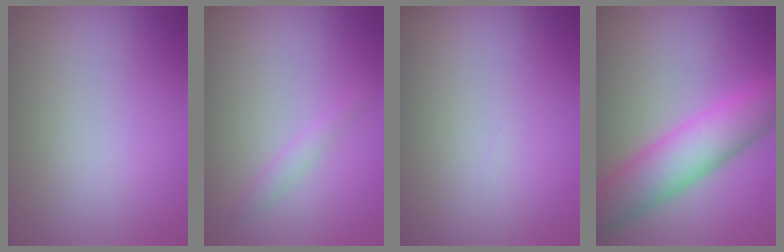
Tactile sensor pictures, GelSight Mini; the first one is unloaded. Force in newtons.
{"total": 1.0, "press": 1.0, "slide": 0.0}
{"total": 0.0}
{"total": 7.4, "press": 7.4, "slide": 0.3}